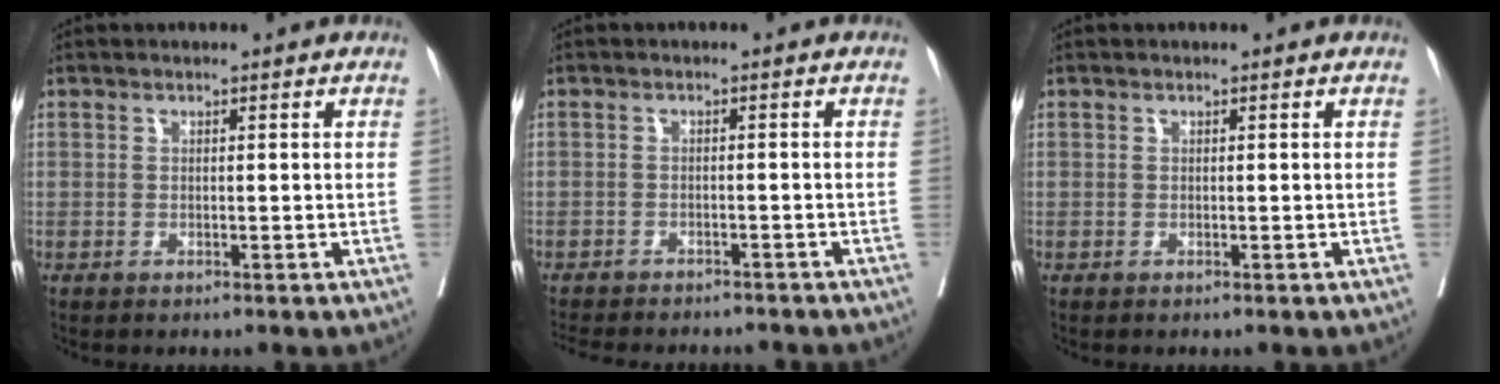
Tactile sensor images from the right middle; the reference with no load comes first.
{"total": 12.1, "force": [-11.0, 2.8, 4.2], "torque": [-0.075, -0.006, -0.139]}
{"total": 0.0}